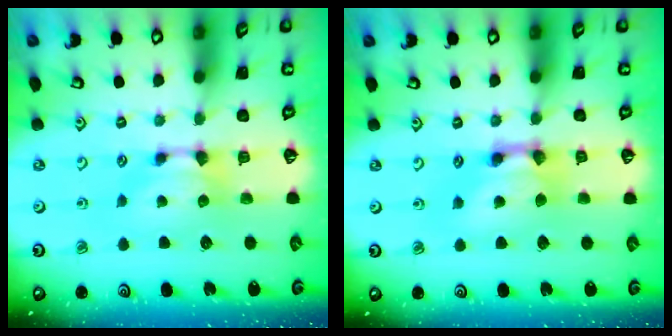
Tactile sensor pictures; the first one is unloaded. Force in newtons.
{"total": 3.5, "press": 3.5, "slide": 0.2}